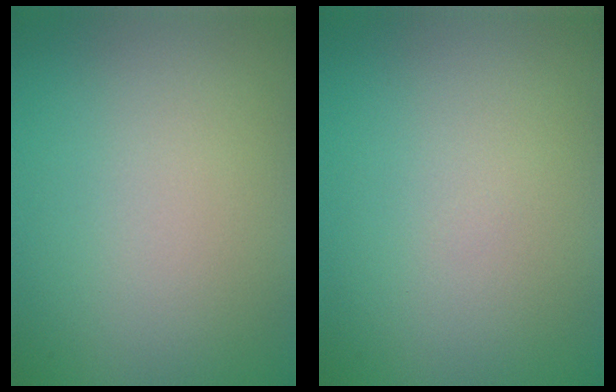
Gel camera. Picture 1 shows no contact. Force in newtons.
{"total": 0.0}